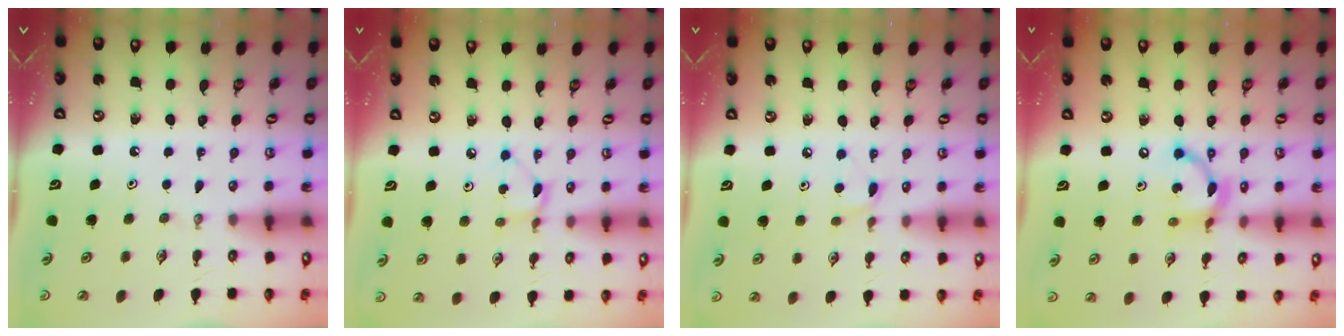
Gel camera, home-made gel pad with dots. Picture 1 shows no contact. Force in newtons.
{"total": 2.3, "press": 2.3, "slide": 0.4}
{"total": 4.4, "press": 4.3, "slide": 0.5}
{"total": 11.7, "press": 11.7, "slide": 0.9}